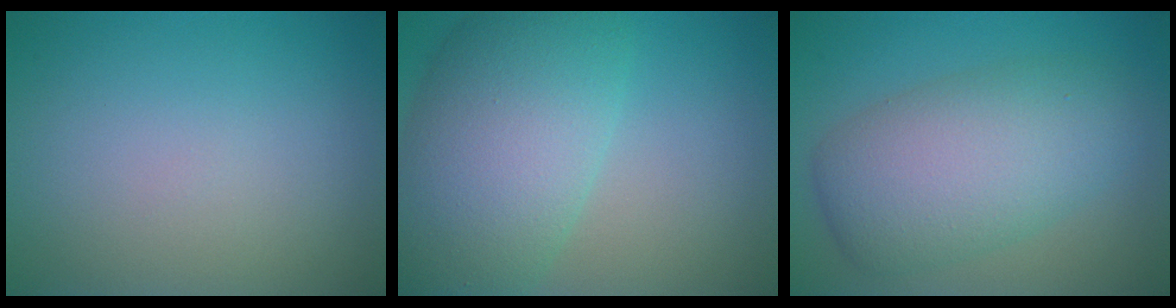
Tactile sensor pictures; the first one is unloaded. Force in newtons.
{"total": 9.9, "press": 9.9, "slide": 0.3}
{"total": 7.6, "press": 7.6, "slide": 0.2}